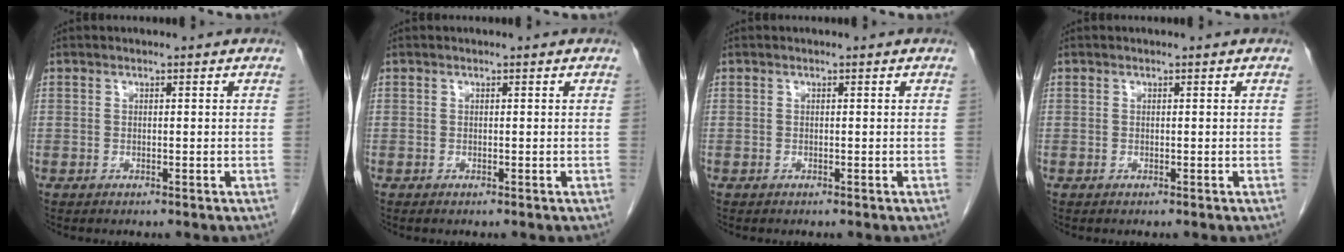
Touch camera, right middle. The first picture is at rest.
{"total": 0.0}
{"total": 0.0}
{"total": 0.0}